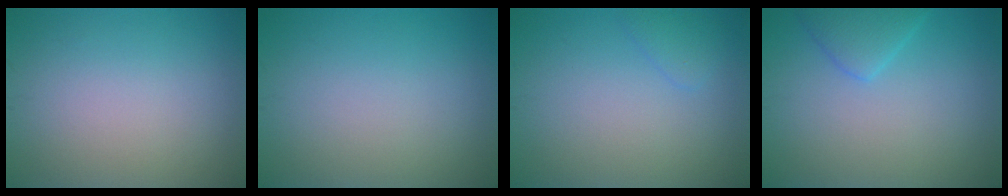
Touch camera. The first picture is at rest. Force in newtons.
{"total": 0.0}
{"total": 1.2, "press": 1.2, "slide": 0.1}
{"total": 2.3, "press": 2.3, "slide": 0.3}